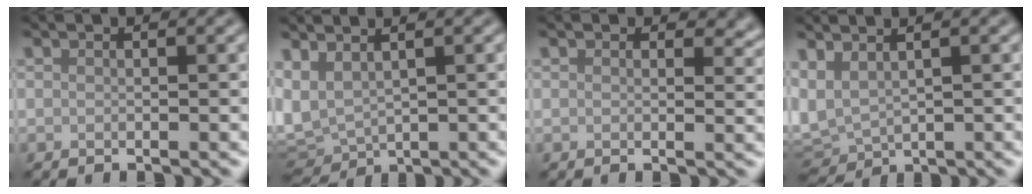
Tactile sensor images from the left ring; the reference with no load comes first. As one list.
[{"total": 5.3, "force": [1.1, 3.1, 4.1], "torque": [-0.106, -0.002, 0.030]}, {"total": 2.8, "force": [1.7, 1.8, 1.4], "torque": [-0.022, -0.006, 0.022]}, {"total": 3.9, "force": [1.2, 2.3, 2.9], "torque": [-0.074, 0.003, 0.025]}]